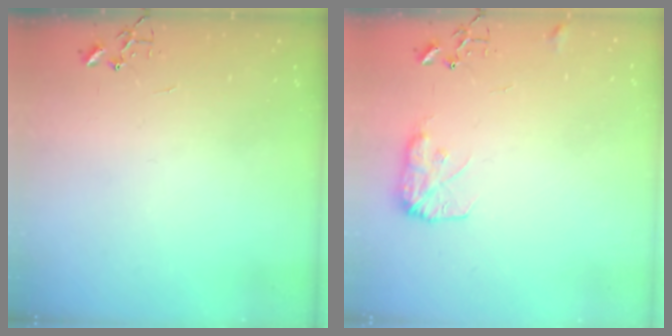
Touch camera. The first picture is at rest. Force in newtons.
{"total": 9.2, "press": 9.2, "slide": 0.3}